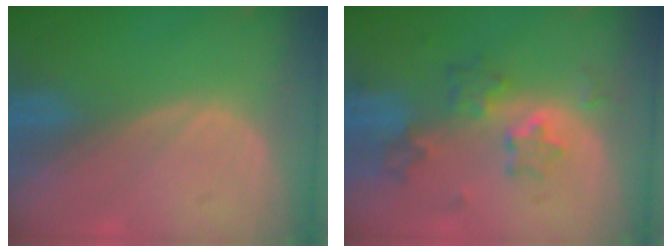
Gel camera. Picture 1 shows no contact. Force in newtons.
{"total": 6.6, "press": 6.0, "slide": 2.7}